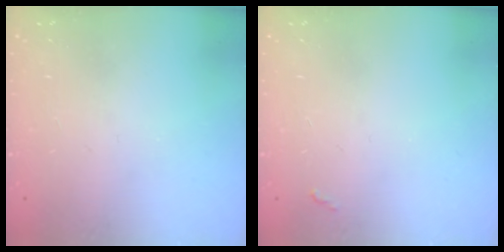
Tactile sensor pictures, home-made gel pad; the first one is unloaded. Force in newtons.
{"total": 2.8, "press": 2.8, "slide": 0.4}